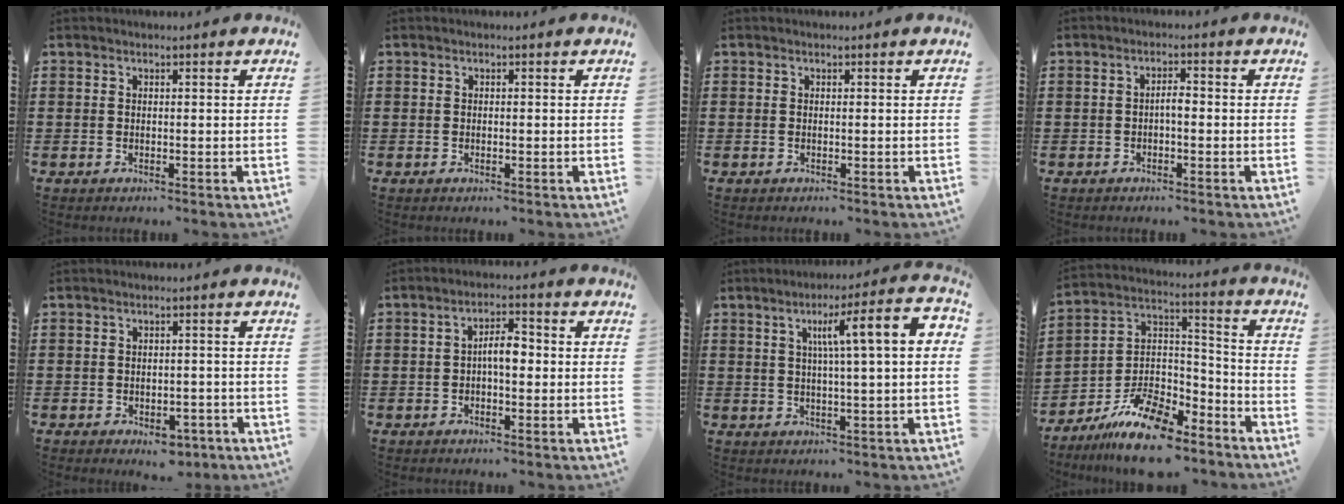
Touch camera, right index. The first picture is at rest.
{"total": 0.0}
{"total": 0.0}
{"total": 1.9, "force": [-0.5, 0.5, 1.7], "torque": [-0.033, 0.004, -0.012]}
{"total": 2.8, "force": [-2.1, 1.5, 1.1], "torque": [-0.021, 0.006, -0.041]}
{"total": 4.1, "force": [-0.3, 1.6, 3.8], "torque": [-0.071, 0.010, -0.008]}
{"total": 8.5, "force": [1.6, 0.4, 8.3], "torque": [-0.144, -0.005, 0.015]}
{"total": 12.9, "force": [-9.8, 5.1, 6.6], "torque": [-0.128, 0.041, -0.183]}